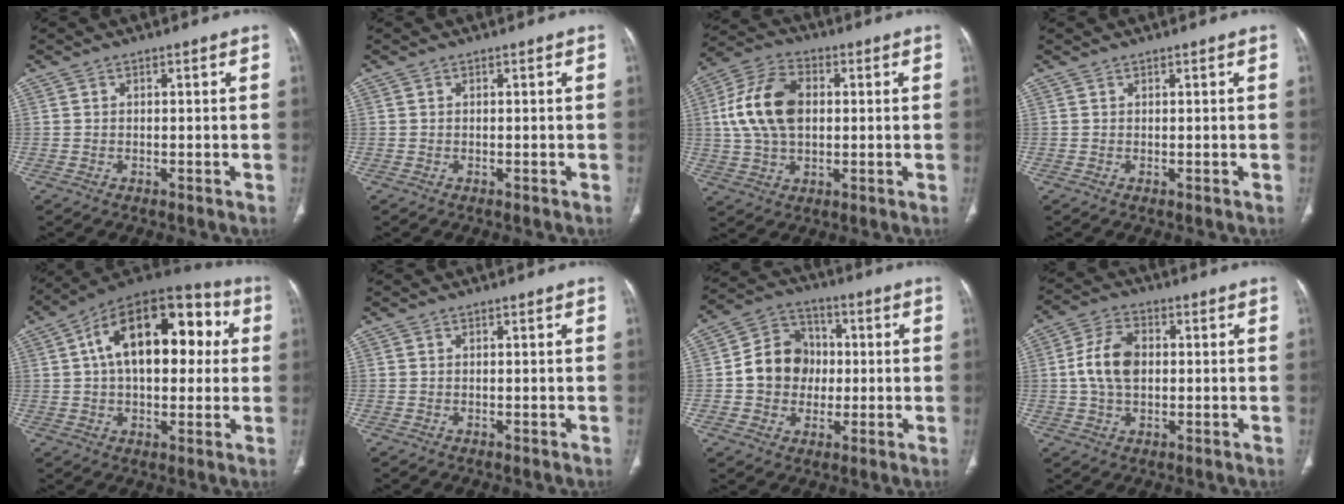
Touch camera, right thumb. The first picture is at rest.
{"total": 0.0}
{"total": 13.9, "force": [1.6, 8.9, 10.6], "torque": [-0.199, 0.016, 0.027]}
{"total": 0.0}
{"total": 22.4, "force": [4.5, 12.5, 18.1], "torque": [-0.250, 0.038, 0.058]}
{"total": 0.0}
{"total": 11.5, "force": [-0.2, 10.1, 5.6], "torque": [-0.061, 0.023, -0.011]}
{"total": 8.8, "force": [0.4, 5.7, 6.7], "torque": [-0.126, 0.013, 0.005]}